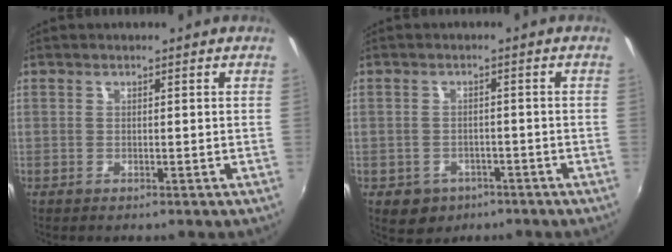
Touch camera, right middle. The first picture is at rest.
{"total": 5.8, "force": [-2.8, 4.7, 1.8], "torque": [-0.050, -0.004, -0.032]}